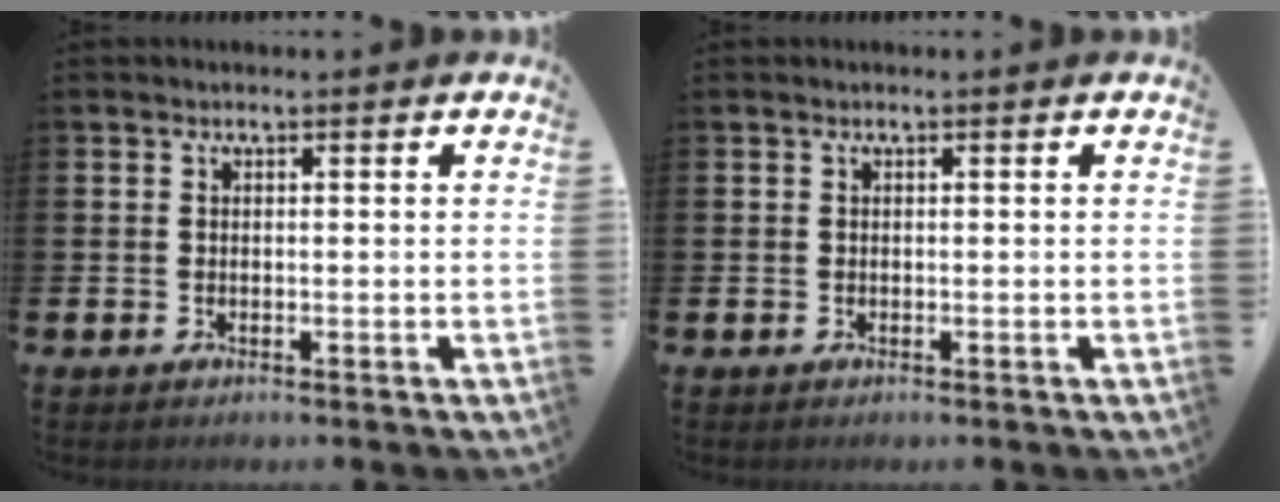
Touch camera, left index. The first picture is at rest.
{"total": 0.0}